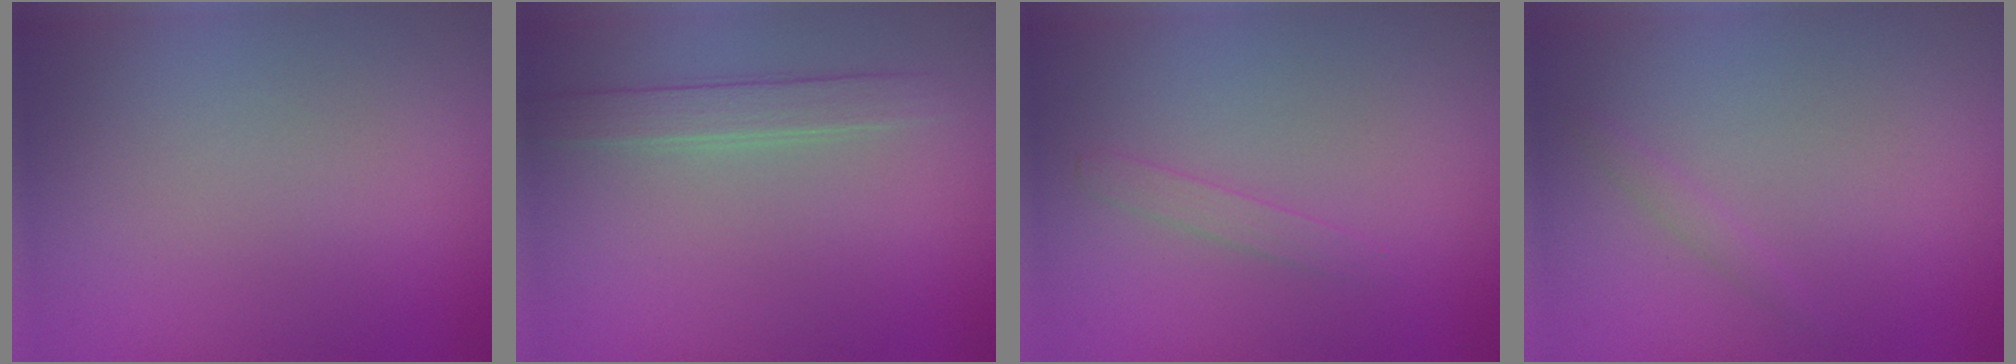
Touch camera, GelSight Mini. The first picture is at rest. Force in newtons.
{"total": 2.2, "press": 2.2, "slide": 0.1}
{"total": 1.0, "press": 1.0, "slide": 0.1}
{"total": 0.7, "press": 0.7, "slide": 0.0}